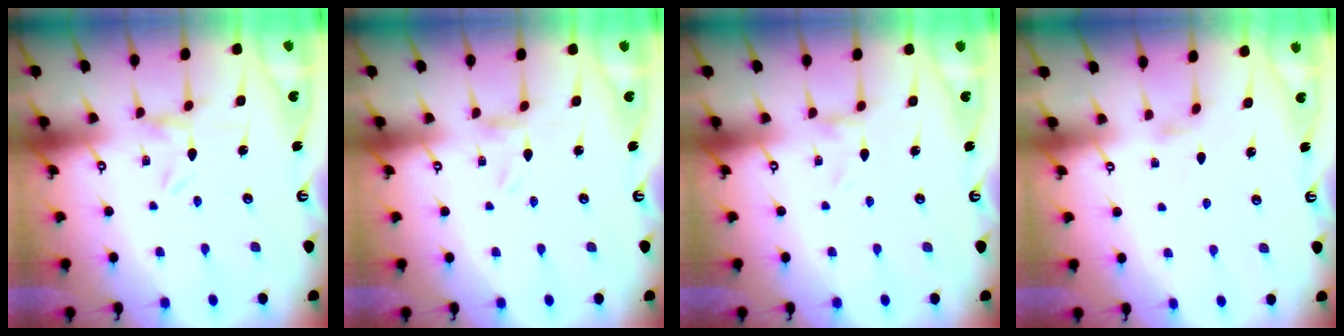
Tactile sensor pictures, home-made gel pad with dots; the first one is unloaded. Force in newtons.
{"total": 0.0}
{"total": 0.9, "press": 0.9, "slide": 0.1}
{"total": 1.7, "press": 1.7, "slide": 0.3}